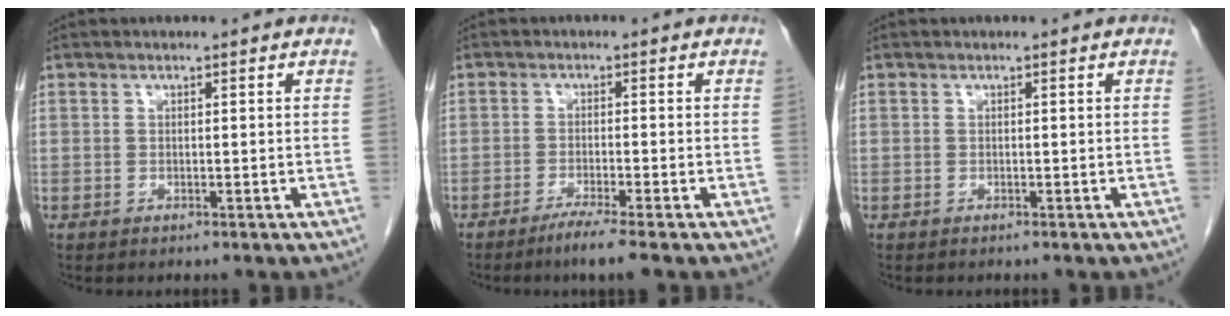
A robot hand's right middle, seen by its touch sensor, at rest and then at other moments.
{"total": 4.0, "force": [-2.9, -0.8, 2.6], "torque": [-0.048, -0.011, -0.054]}
{"total": 0.0}